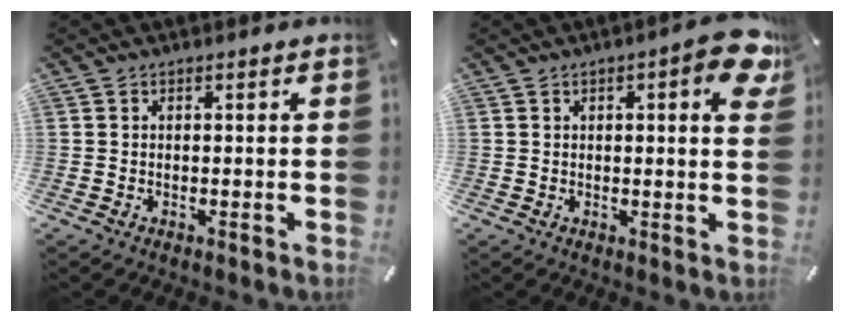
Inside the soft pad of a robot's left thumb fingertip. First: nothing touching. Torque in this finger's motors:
{"motor_torque": [0.50, 0.39, 0.26, -0.23, 0.04]}